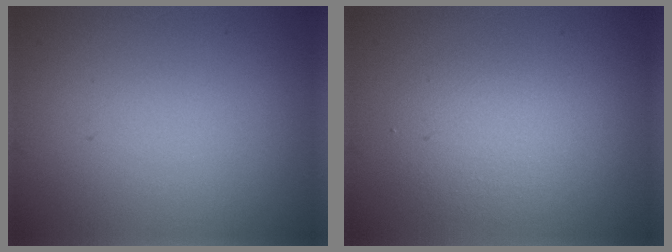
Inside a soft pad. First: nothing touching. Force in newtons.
{"total": 3.0, "press": 3.0, "slide": 0.2}